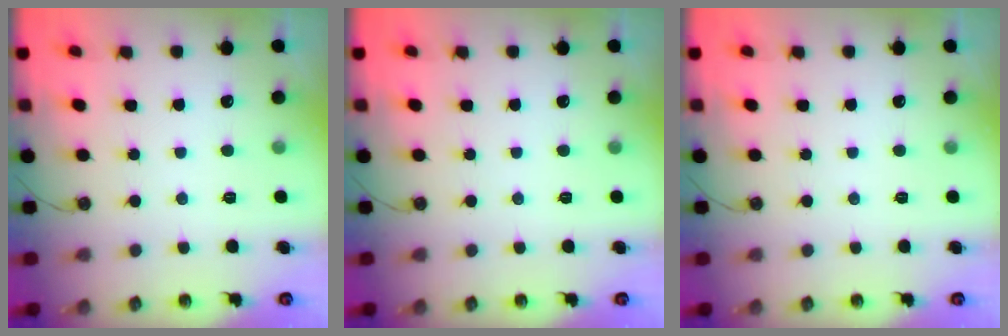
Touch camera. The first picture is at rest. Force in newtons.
{"total": 0.0}
{"total": 0.0}